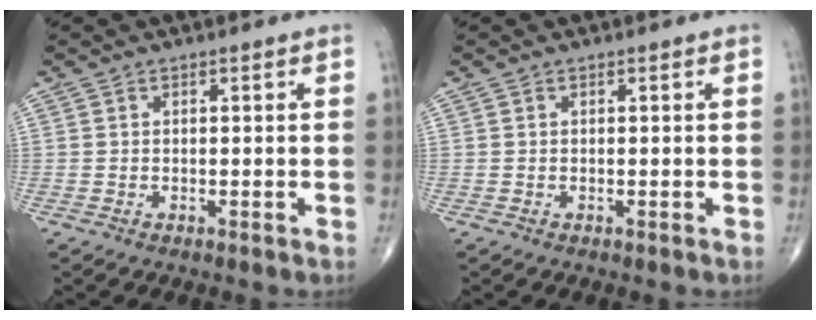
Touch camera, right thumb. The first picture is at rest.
{"total": 0.0}